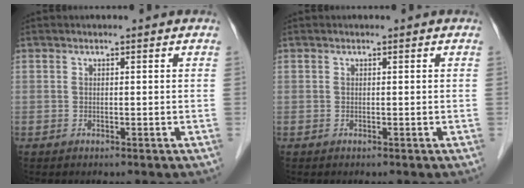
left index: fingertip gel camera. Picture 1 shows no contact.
{"total": 0.0}